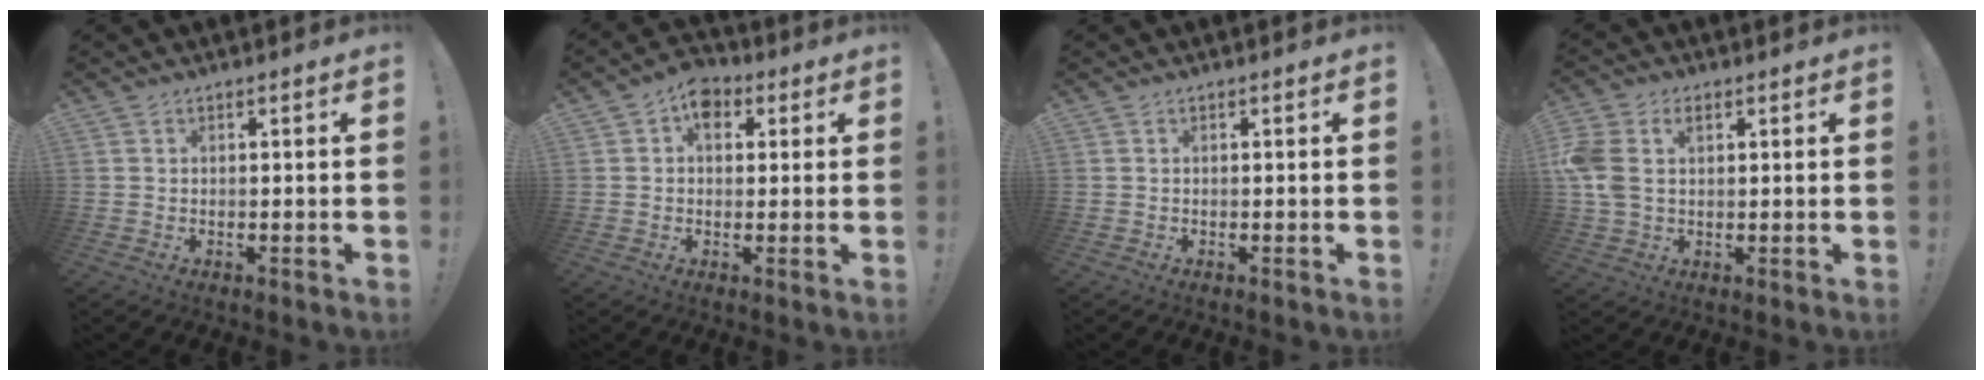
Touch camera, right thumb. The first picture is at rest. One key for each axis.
{"total": 6.7, "fx": 2.3, "fy": 5.2, "fz": 3.6, "tx": -0.045, "ty": -0.002, "tz": 0.043}
{"total": 0.0}
{"total": 8.0, "fx": 2.1, "fy": 5.9, "fz": 5.1, "tx": -0.112, "ty": -0.004, "tz": 0.038}